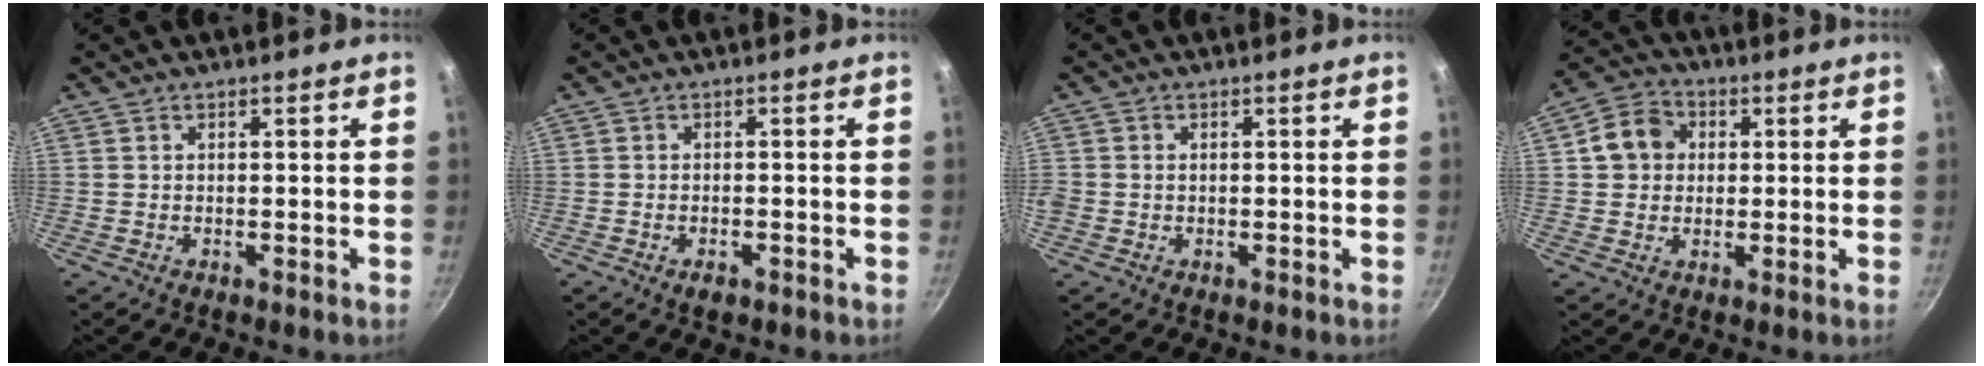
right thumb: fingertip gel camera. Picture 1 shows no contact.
{"total": 2.1, "force": [-1.2, 1.1, 1.3], "torque": [-0.024, 0.005, -0.017]}
{"total": 1.5, "force": [-0.2, 1.3, 0.6], "torque": [-0.010, 0.003, -0.007]}
{"total": 7.8, "force": [1.4, 6.8, 3.6], "torque": [-0.034, 0.014, 0.010]}